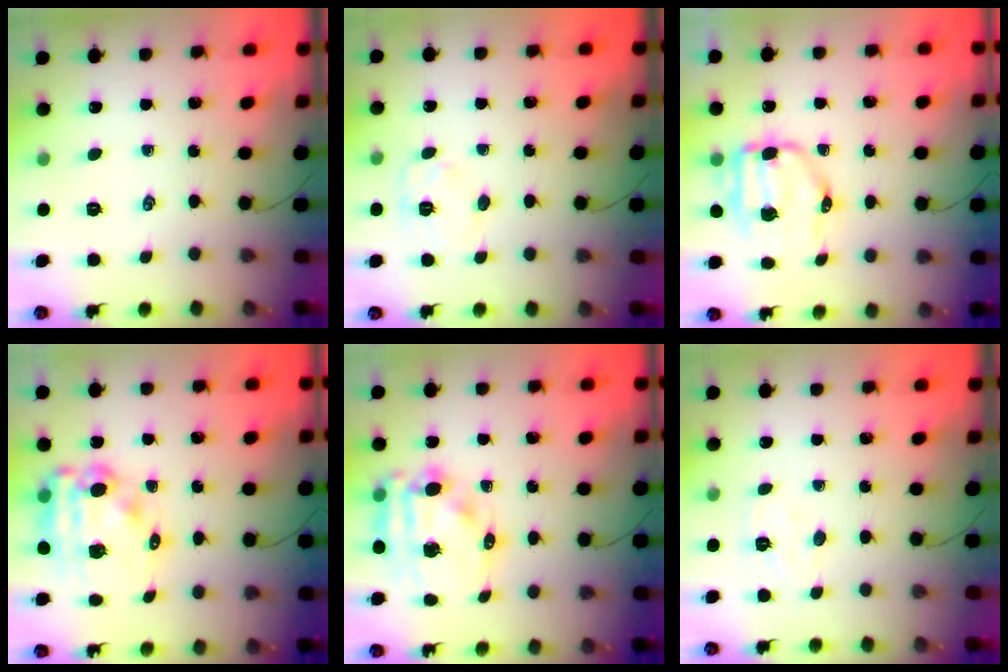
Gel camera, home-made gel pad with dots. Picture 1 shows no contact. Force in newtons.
{"total": 6.3, "press": 6.3, "slide": 0.3}
{"total": 9.0, "press": 8.9, "slide": 1.4}
{"total": 14.8, "press": 14.4, "slide": 3.4}
{"total": 14.5, "press": 14.2, "slide": 2.8}
{"total": 4.4, "press": 4.3, "slide": 0.8}